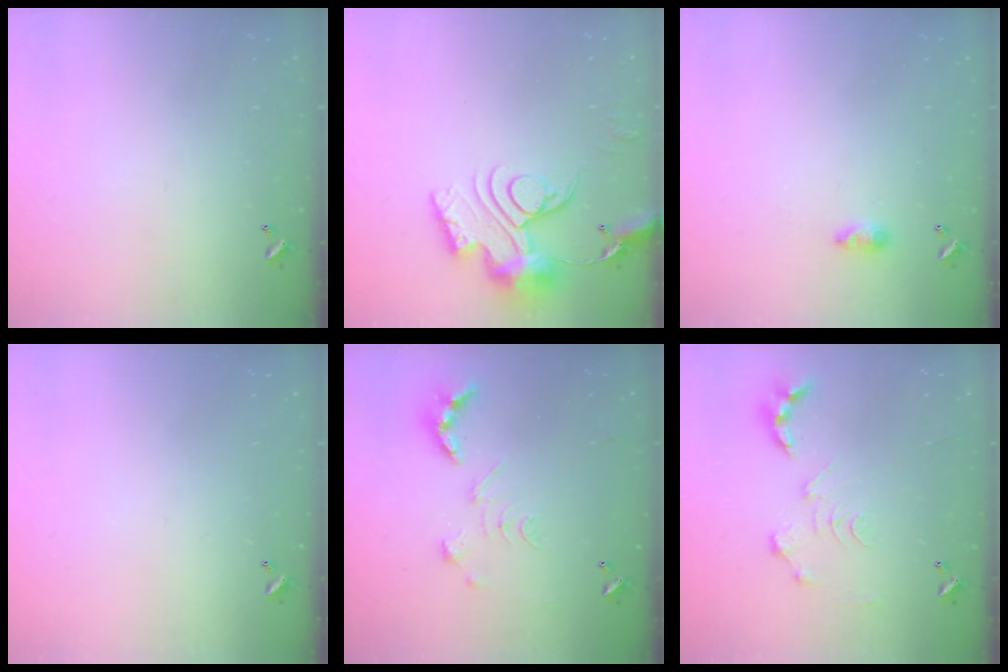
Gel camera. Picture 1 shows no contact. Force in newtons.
{"total": 15.5, "press": 15.4, "slide": 1.7}
{"total": 4.9, "press": 4.8, "slide": 0.7}
{"total": 0.0}
{"total": 2.5, "press": 2.0, "slide": 1.5}
{"total": 0.0}